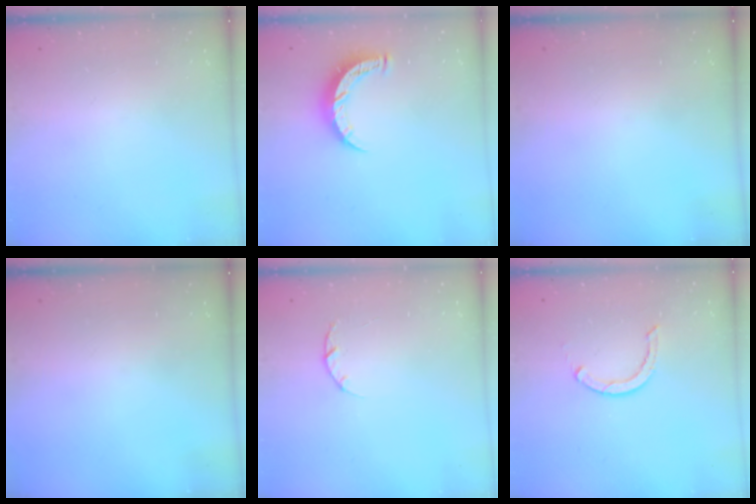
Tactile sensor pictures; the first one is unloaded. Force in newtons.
{"total": 7.7, "press": 7.7, "slide": 0.3}
{"total": 0.0}
{"total": 0.0}
{"total": 2.0, "press": 1.9, "slide": 0.4}
{"total": 2.6, "press": 2.6, "slide": 0.1}